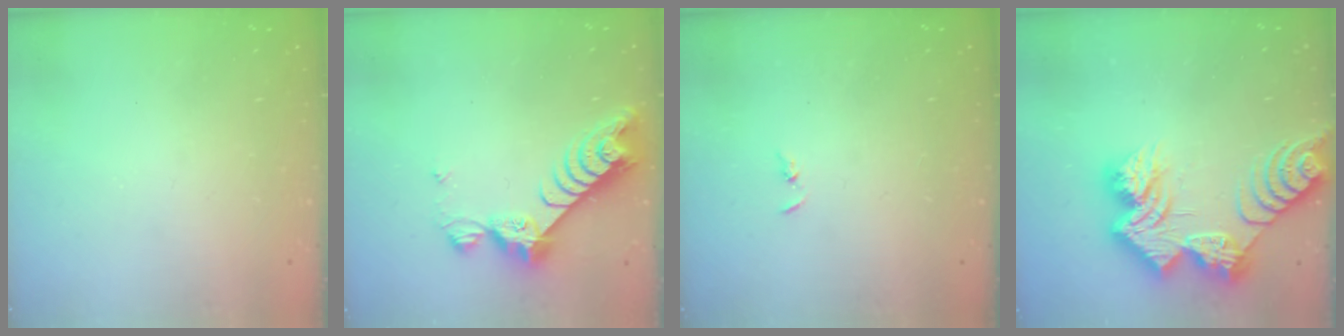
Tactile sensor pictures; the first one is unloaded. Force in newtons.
{"total": 9.0, "press": 8.9, "slide": 0.9}
{"total": 1.3, "press": 1.2, "slide": 0.3}
{"total": 19.6, "press": 19.6, "slide": 1.4}